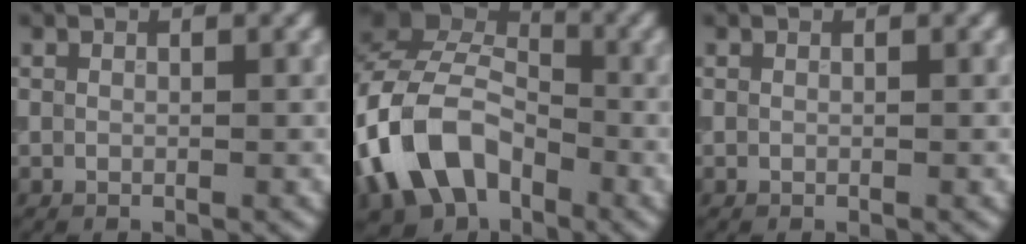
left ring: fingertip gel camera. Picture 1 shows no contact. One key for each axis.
{"total": 10.5, "fx": -4.5, "fy": 7.1, "fz": 6.3, "tx": -0.128, "ty": 0.003, "tz": -0.101}
{"total": 0.0}